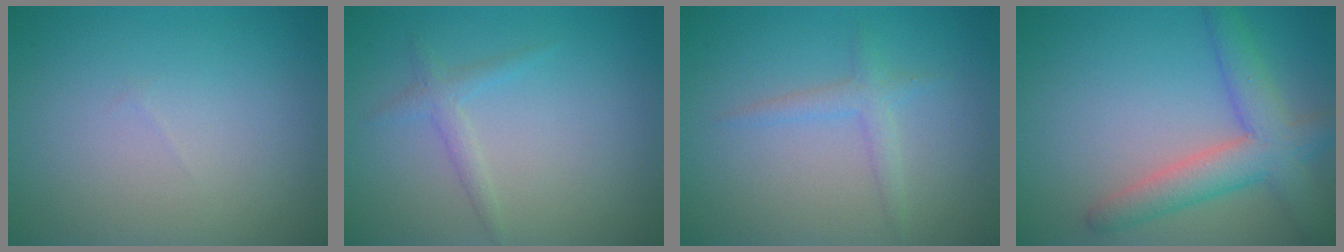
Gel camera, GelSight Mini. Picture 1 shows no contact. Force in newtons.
{"total": 1.4, "press": 1.4, "slide": 0.0}
{"total": 1.6, "press": 1.6, "slide": 0.1}
{"total": 5.3, "press": 5.3, "slide": 0.2}